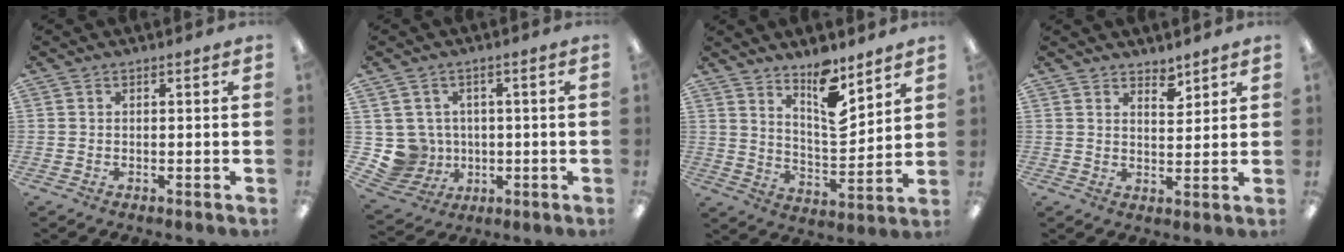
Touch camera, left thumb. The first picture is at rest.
{"total": 7.0, "force": [0.4, 6.9, 0.7], "torque": [-0.052, -0.001, 0.018]}
{"total": 11.8, "force": [9.1, 3.8, 6.6], "torque": [-0.096, -0.064, 0.156]}
{"total": 3.8, "force": [3.4, 1.3, 0.8], "torque": [0.001, -0.026, 0.060]}